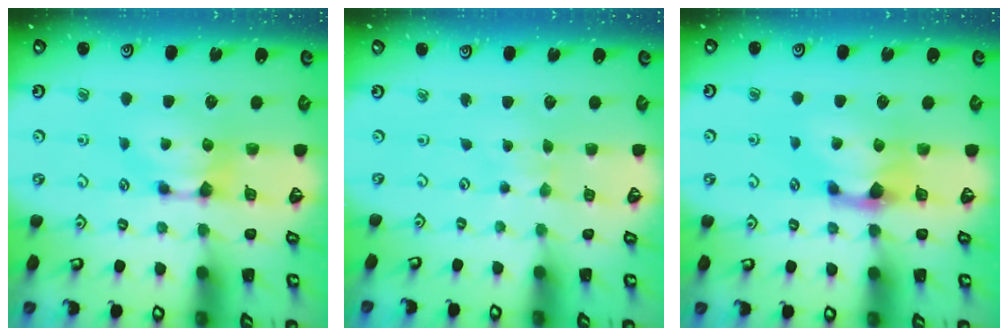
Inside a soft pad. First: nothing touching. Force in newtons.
{"total": 3.1, "press": 3.1, "slide": 0.2}
{"total": 1.2, "press": 0.5, "slide": 1.1}